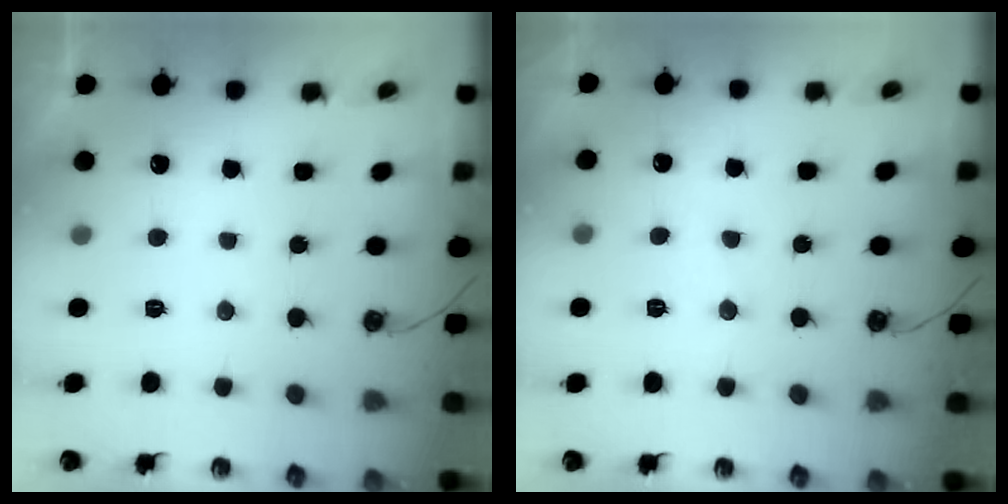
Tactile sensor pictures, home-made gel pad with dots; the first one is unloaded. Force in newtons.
{"total": 6.5, "press": 6.5, "slide": 0.5}